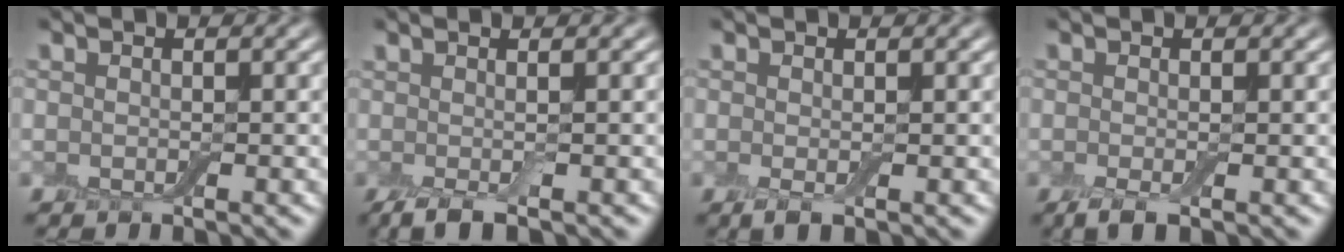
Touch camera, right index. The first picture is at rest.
{"total": 2.6, "force": [-0.6, 0.6, 2.5], "torque": [-0.033, -0.002, -0.014]}
{"total": 1.0, "force": [-0.1, 0.1, 0.9], "torque": [-0.017, -0.006, -0.003]}
{"total": 1.6, "force": [-0.7, 0.3, 1.4], "torque": [-0.030, -0.007, -0.015]}